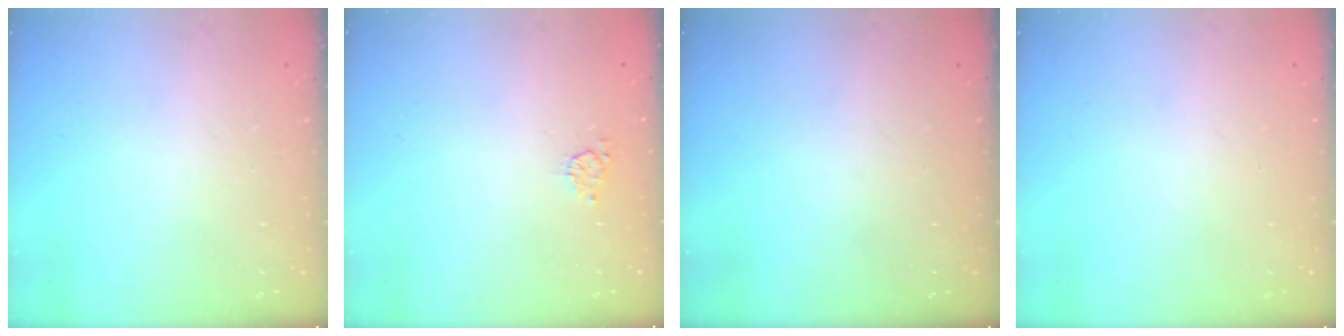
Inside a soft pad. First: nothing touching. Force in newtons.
{"total": 3.9, "press": 3.9, "slide": 0.5}
{"total": 0.0}
{"total": 0.0}